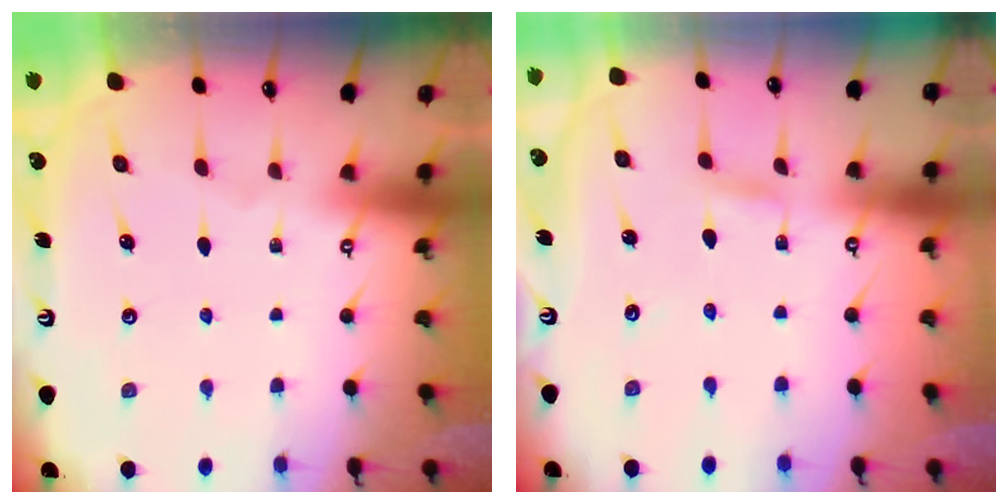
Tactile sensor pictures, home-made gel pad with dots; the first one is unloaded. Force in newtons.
{"total": 2.4, "press": 2.4, "slide": 0.3}